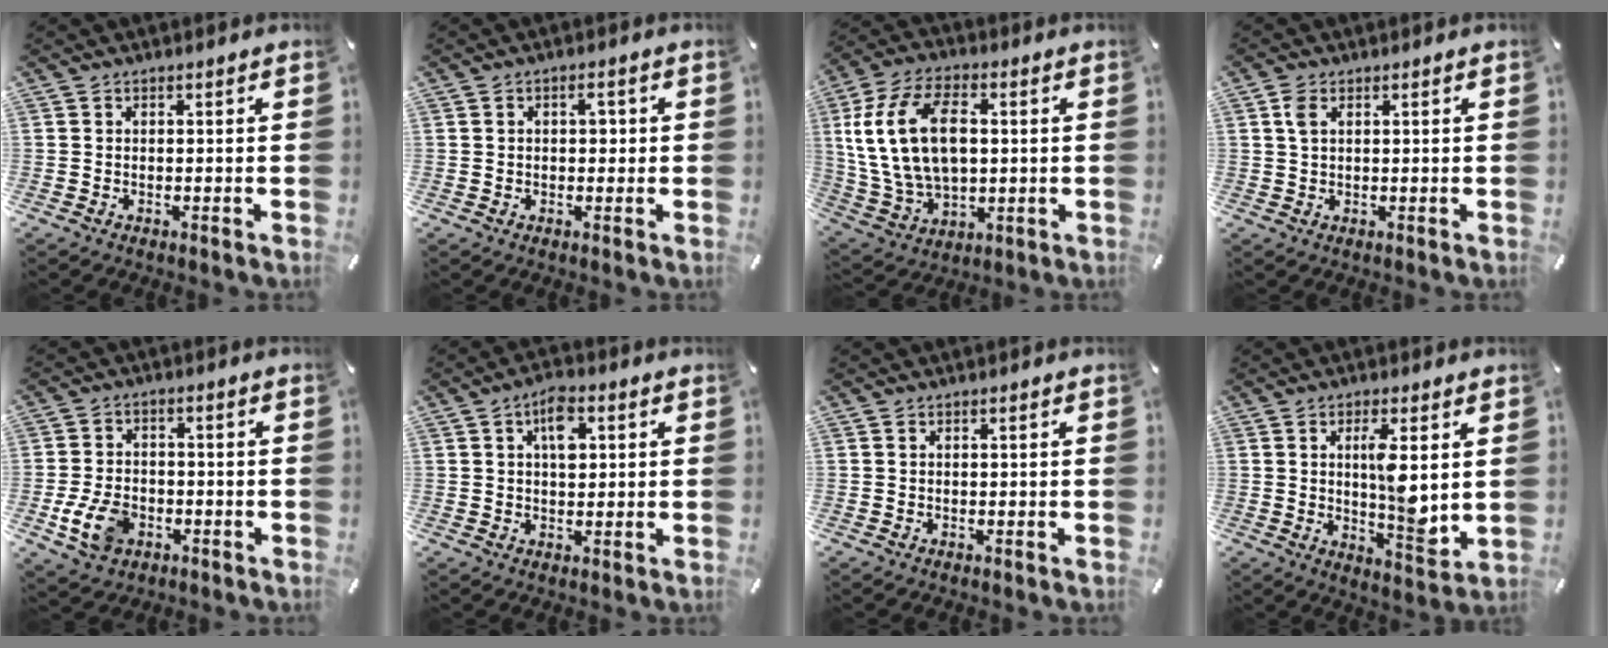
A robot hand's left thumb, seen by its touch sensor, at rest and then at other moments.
{"total": 2.7, "force": [0.3, 1.6, 2.1], "torque": [-0.027, 0.003, -0.001]}
{"total": 16.7, "force": [2.5, 10.9, 12.3], "torque": [-0.275, 0.010, 0.043]}
{"total": 3.1, "force": [1.2, 1.7, 2.3], "torque": [-0.051, 0.005, 0.020]}
{"total": 8.6, "force": [-2.9, 6.1, 5.2], "torque": [-0.112, 0.007, -0.053]}
{"total": 6.6, "force": [1.9, 3.8, 5.1], "torque": [-0.072, 0.000, 0.027]}
{"total": 0.0}
{"total": 10.0, "force": [2.3, 3.2, 9.2], "torque": [-0.139, -0.030, 0.030]}